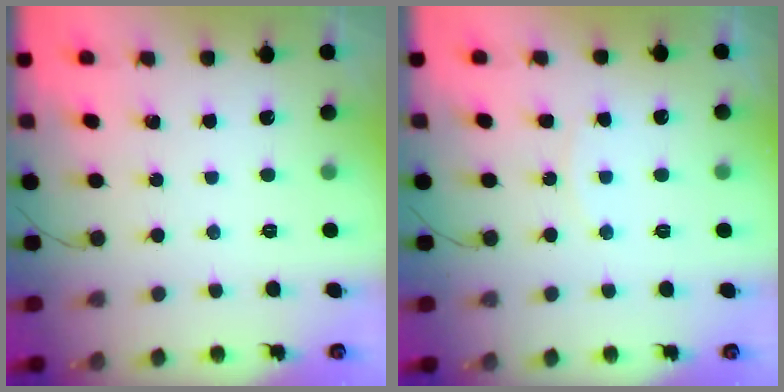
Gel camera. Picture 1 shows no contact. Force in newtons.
{"total": 6.7, "press": 6.7, "slide": 0.5}